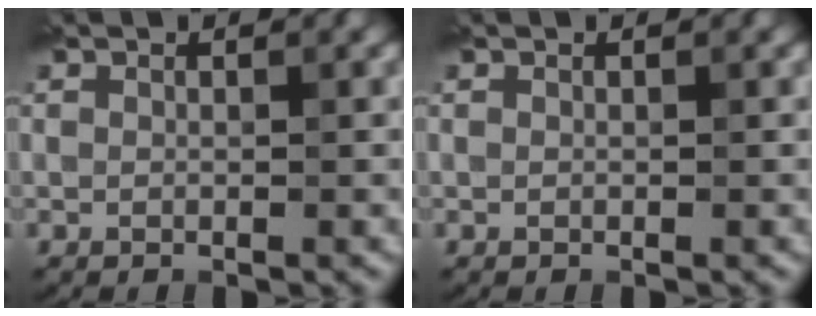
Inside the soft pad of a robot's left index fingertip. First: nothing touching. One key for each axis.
{"total": 0.0}